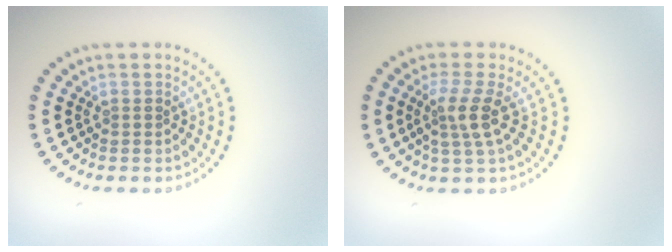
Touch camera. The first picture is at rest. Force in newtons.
{"total": 2.7, "press": 2.2, "slide": 1.7}